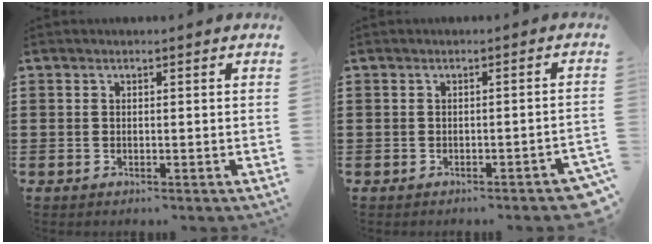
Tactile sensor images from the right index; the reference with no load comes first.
{"total": 1.3, "force": [-1.1, 0.2, 0.7], "torque": [-0.013, -0.001, -0.022]}